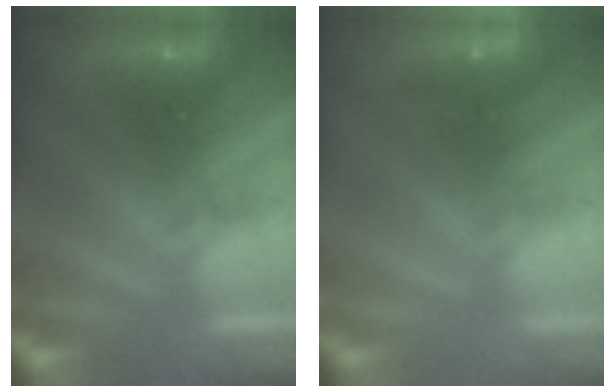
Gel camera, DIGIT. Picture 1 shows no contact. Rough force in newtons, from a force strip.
{"total": 2.3}